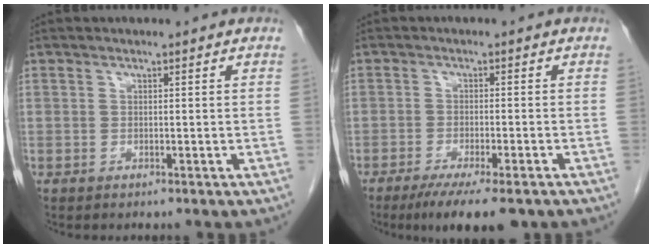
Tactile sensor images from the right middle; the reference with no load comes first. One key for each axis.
{"total": 9.5, "fx": -7.0, "fy": 1.6, "fz": 6.2, "tx": -0.084, "ty": -0.016, "tz": -0.103}